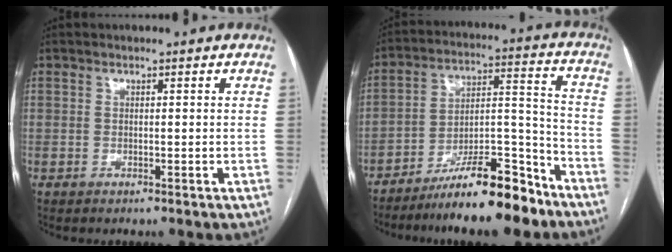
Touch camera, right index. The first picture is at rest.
{"total": 15.0, "force": [-12.0, 2.5, 8.7], "torque": [-0.129, 0.028, -0.197]}